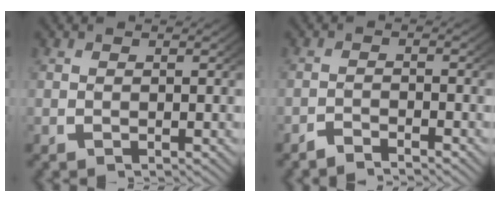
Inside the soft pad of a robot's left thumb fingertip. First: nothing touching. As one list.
[{"total": 1.7, "force": [-1.7, 0.2, 0.2], "torque": [0.002, -0.002, -0.037]}]